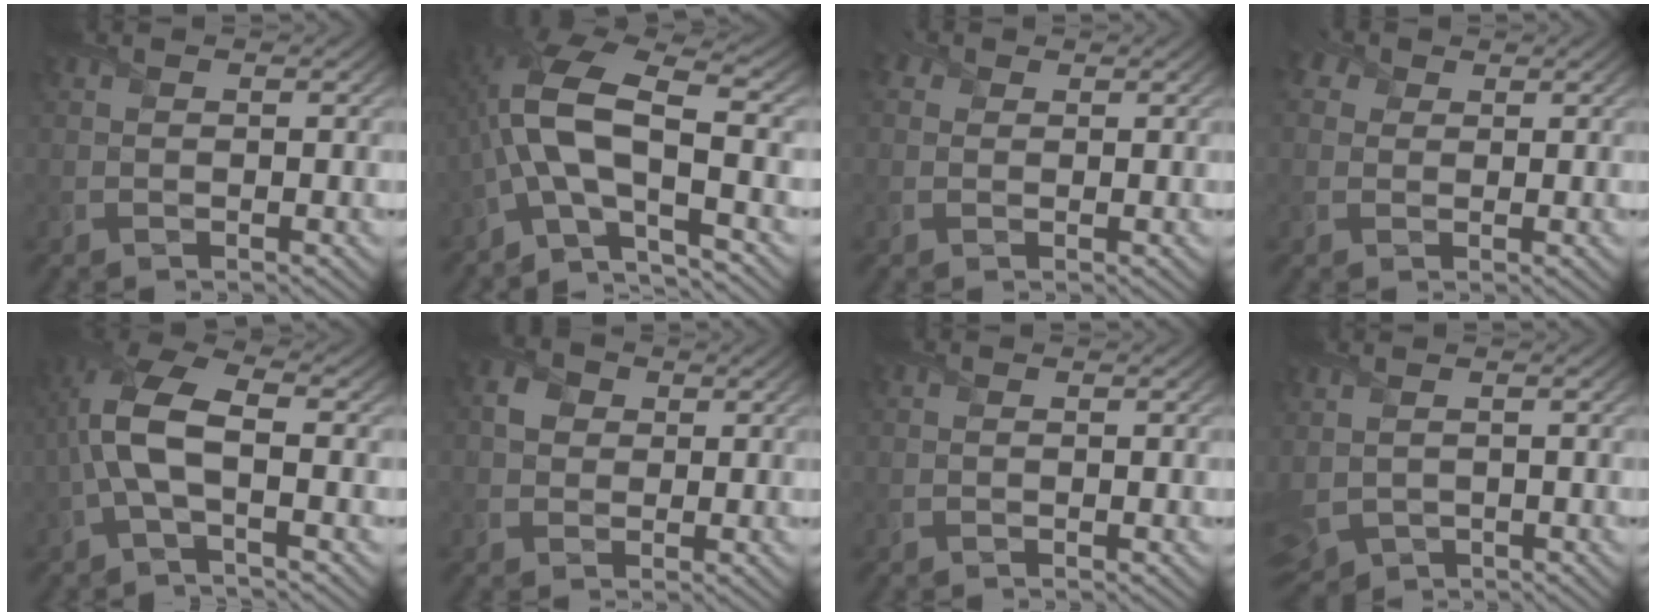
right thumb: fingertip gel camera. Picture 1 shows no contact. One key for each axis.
{"total": 12.1, "fx": -2.3, "fy": 4.5, "fz": 10.9, "tx": -0.248, "ty": 0.008, "tz": -0.057}
{"total": 1.8, "fx": 0.8, "fy": 1.5, "fz": 0.4, "tx": -0.015, "ty": 0.002, "tz": 0.007}
{"total": 3.3, "fx": 1.6, "fy": 2.6, "fz": 1.3, "tx": -0.040, "ty": 0.009, "tz": 0.016}
{"total": 7.6, "fx": -0.7, "fy": 2.9, "fz": 7.0, "tx": -0.166, "ty": 0.019, "tz": -0.022}
{"total": 2.9, "fx": 0.6, "fy": 2.5, "fz": 1.3, "tx": -0.032, "ty": 0.006, "tz": 0.005}
{"total": 0.0}
{"total": 4.6, "fx": -0.5, "fy": 3.1, "fz": 3.3, "tx": -0.102, "ty": -0.021, "tz": 0.006}